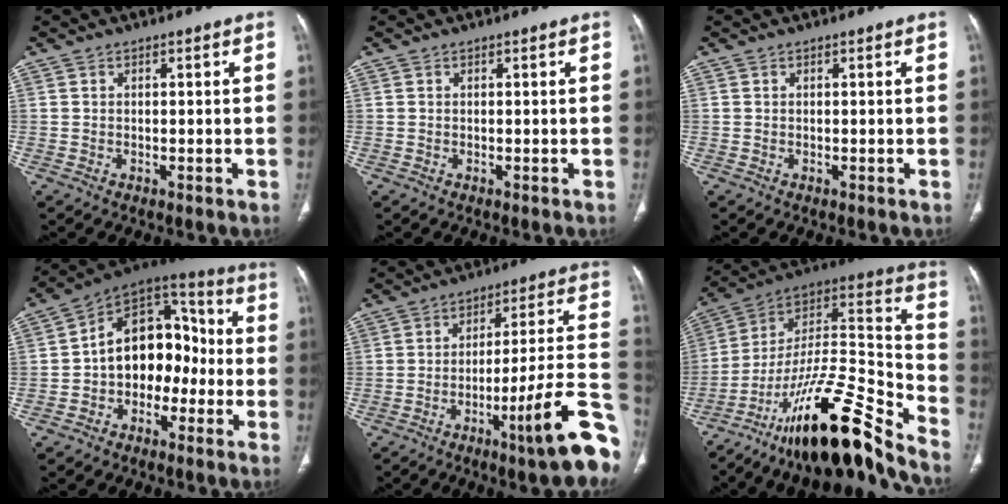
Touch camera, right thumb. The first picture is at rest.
{"total": 0.0}
{"total": 0.0}
{"total": 15.5, "force": [-2.4, 11.0, 10.7], "torque": [-0.116, 0.059, -0.050]}
{"total": 19.5, "force": [-9.1, 2.3, 17.1], "torque": [-0.188, 0.056, -0.129]}
{"total": 26.7, "force": [-19.5, 5.4, 17.5], "torque": [-0.254, 0.103, -0.331]}